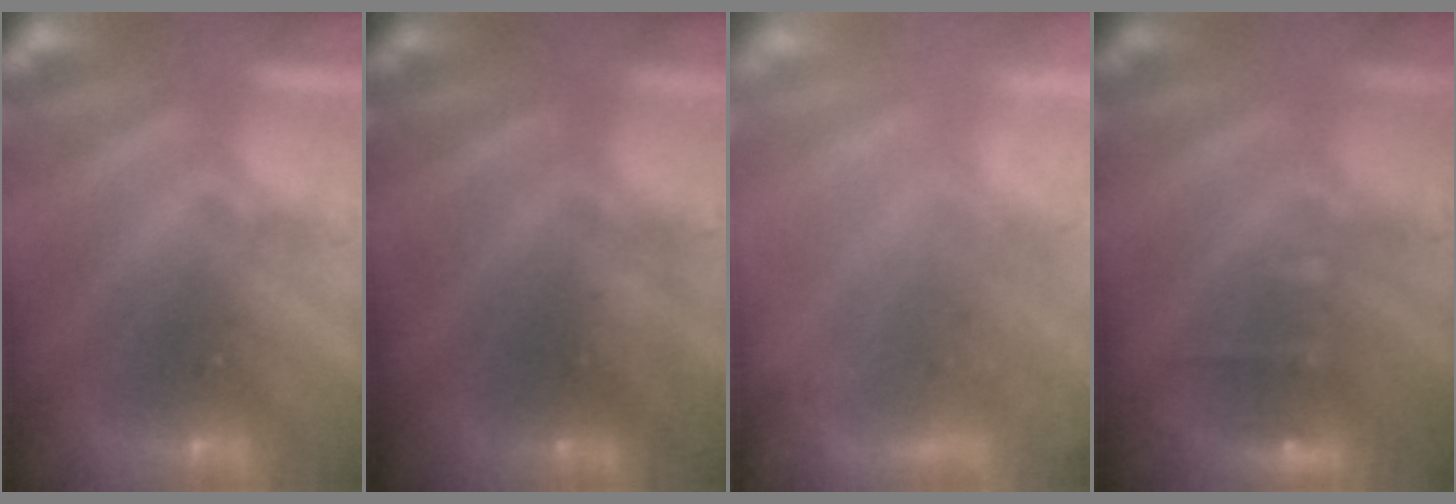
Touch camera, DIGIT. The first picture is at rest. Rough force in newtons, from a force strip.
{"total": 2.2}
{"total": 5.5}
{"total": 2.4}